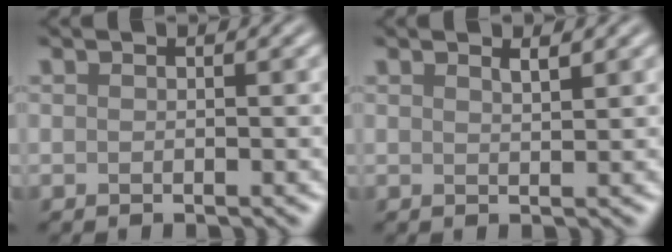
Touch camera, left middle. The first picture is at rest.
{"total": 1.2, "force": [1.0, 0.3, 0.7], "torque": [-0.007, 0.001, 0.014]}